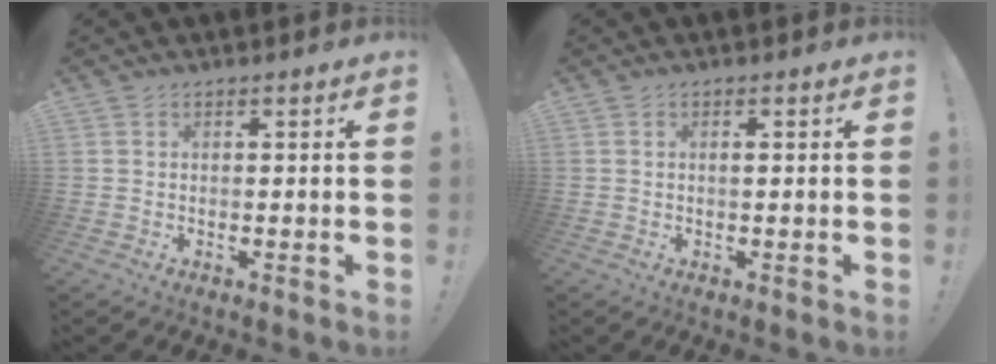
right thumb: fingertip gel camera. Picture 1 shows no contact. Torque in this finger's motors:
{"motor_torque": [-0.42, -0.15, -0.55, 0.18, 0.07]}